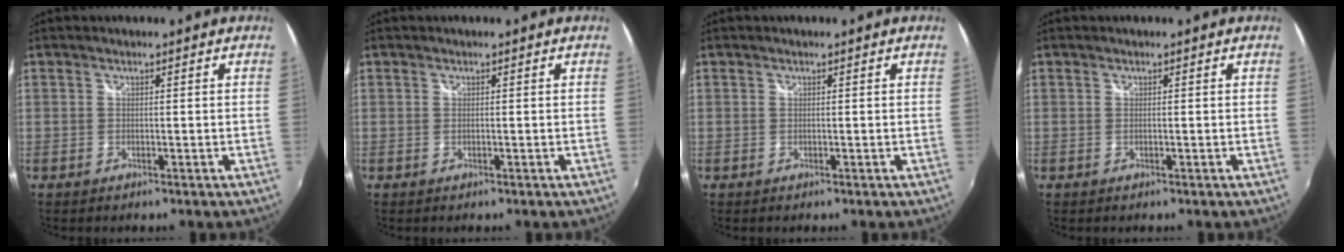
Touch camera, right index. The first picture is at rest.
{"total": 0.0}
{"total": 0.0}
{"total": 0.0}